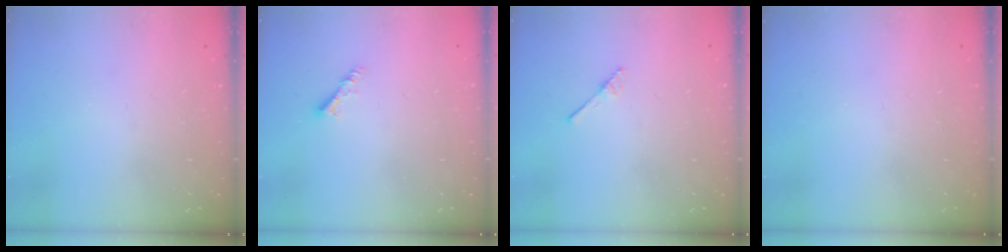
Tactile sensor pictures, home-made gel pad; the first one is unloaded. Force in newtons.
{"total": 3.0, "press": 2.9, "slide": 0.6}
{"total": 2.5, "press": 2.4, "slide": 0.3}
{"total": 0.0}